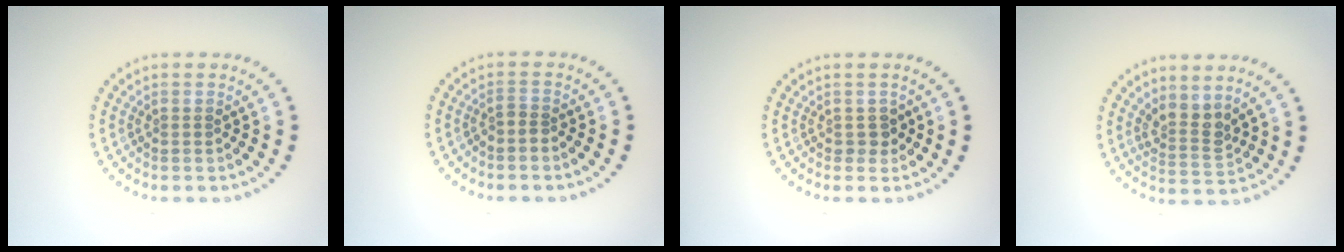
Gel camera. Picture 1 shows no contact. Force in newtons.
{"total": 0.9, "press": 0.6, "slide": 0.7}
{"total": 1.1, "press": 1.0, "slide": 0.5}
{"total": 2.5, "press": 1.9, "slide": 1.7}